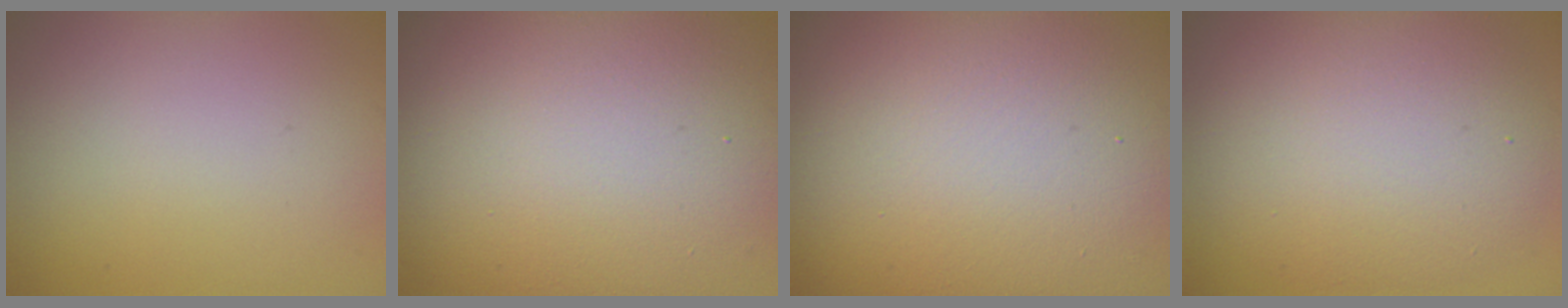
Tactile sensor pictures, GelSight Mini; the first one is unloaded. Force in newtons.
{"total": 17.8, "press": 17.7, "slide": 1.1}
{"total": 24.5, "press": 24.4, "slide": 1.3}
{"total": 8.5, "press": 8.4, "slide": 1.1}